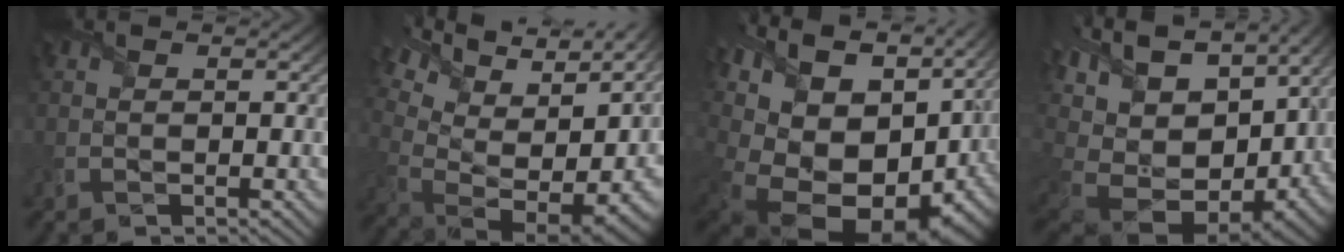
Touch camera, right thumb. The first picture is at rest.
{"total": 15.5, "force": [4.5, 9.4, 11.5], "torque": [-0.189, 0.026, 0.139]}
{"total": 18.6, "force": [-1.1, 12.8, 13.4], "torque": [-0.258, -0.025, 0.034]}
{"total": 17.1, "force": [0.8, 10.4, 13.5], "torque": [-0.268, -0.018, 0.062]}